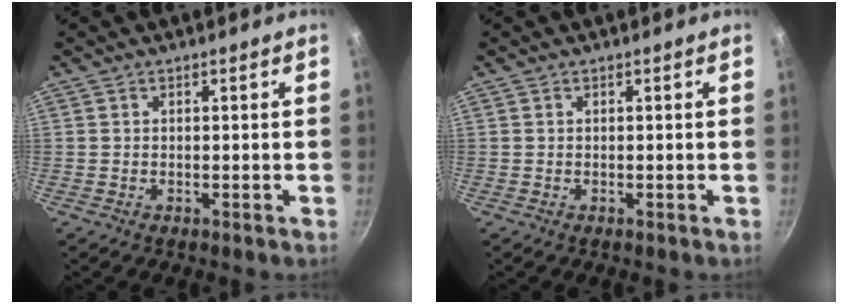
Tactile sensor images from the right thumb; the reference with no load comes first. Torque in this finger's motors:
{"motor_torque": [0.00, 0.00, 0.11, 0.02, 0.00]}